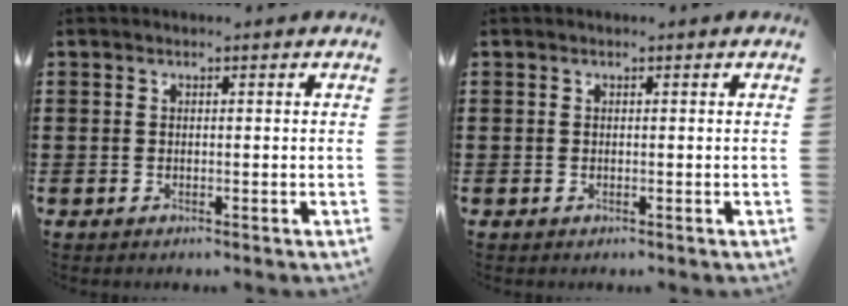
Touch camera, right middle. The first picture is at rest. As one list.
[{"total": 0.0}]